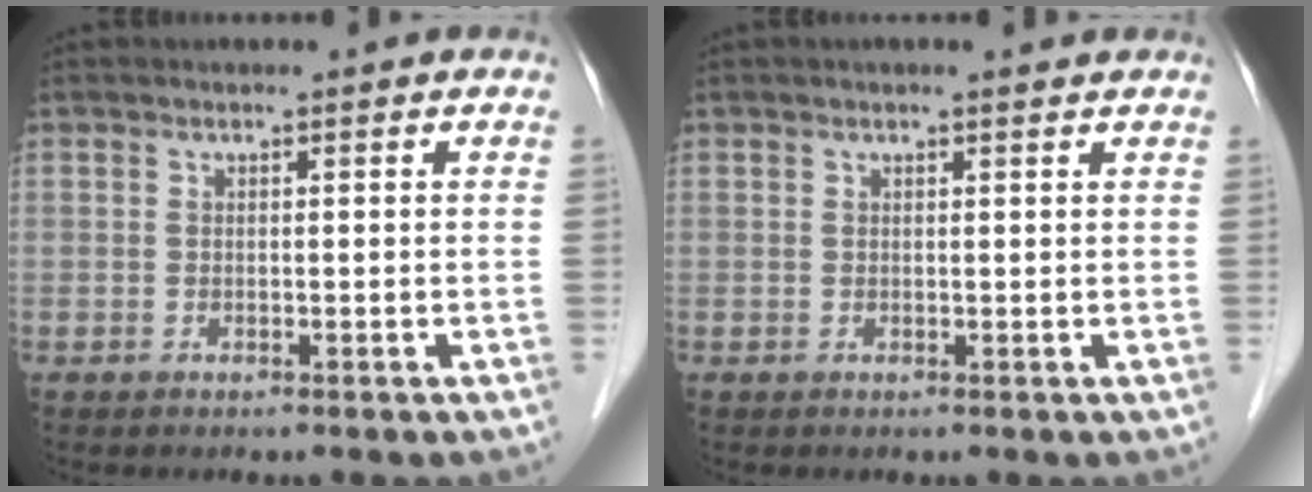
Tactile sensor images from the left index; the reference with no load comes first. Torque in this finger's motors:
{"motor_torque": [0.45, -0.81, 0.14, 0.02]}